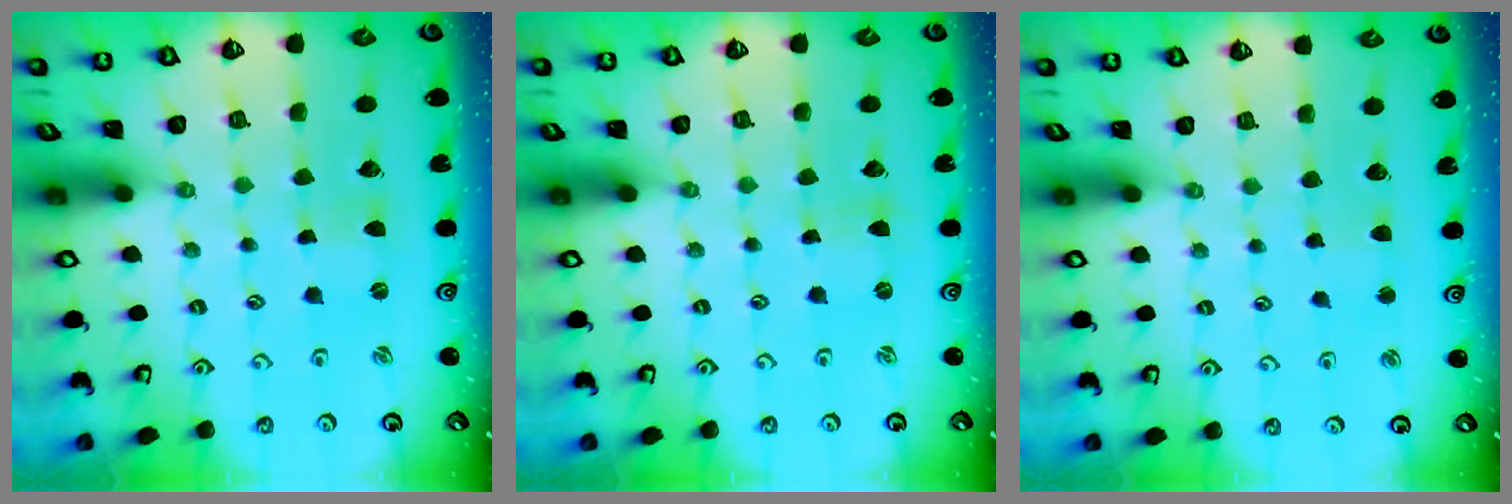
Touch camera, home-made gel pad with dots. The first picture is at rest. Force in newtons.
{"total": 0.0}
{"total": 2.1, "press": 2.0, "slide": 0.4}